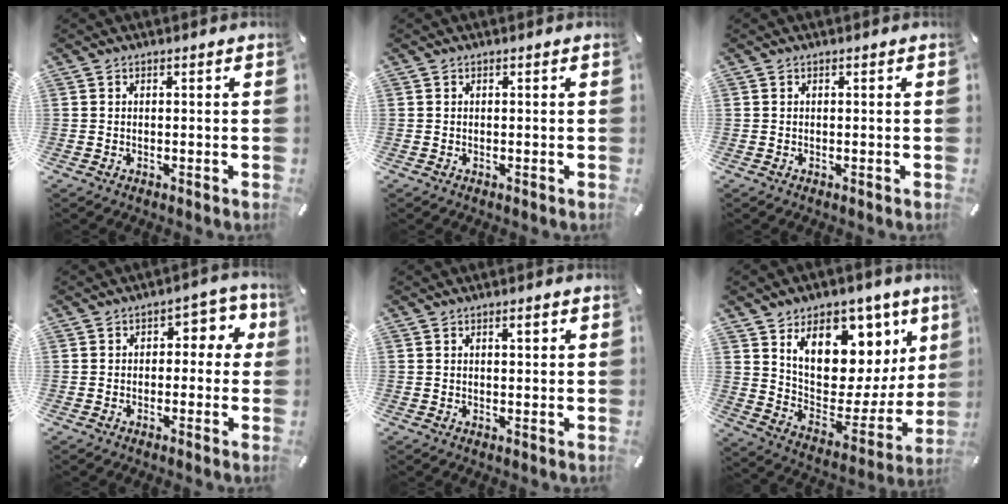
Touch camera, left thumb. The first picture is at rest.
{"total": 0.0}
{"total": 0.0}
{"total": 5.8, "force": [0.4, 4.0, 4.3], "torque": [-0.046, 0.001, -0.004]}
{"total": 2.0, "force": [0.9, 0.6, 1.7], "torque": [-0.027, 0.001, 0.012]}
{"total": 16.5, "force": [8.5, 10.8, 9.1], "torque": [-0.128, -0.076, 0.148]}